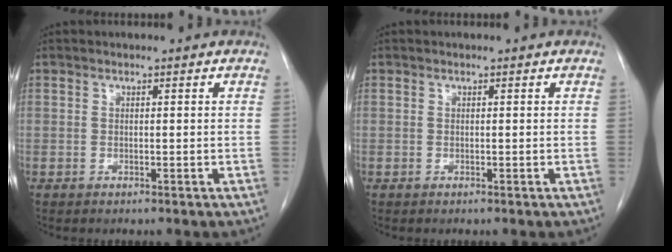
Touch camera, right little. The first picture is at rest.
{"total": 0.0}